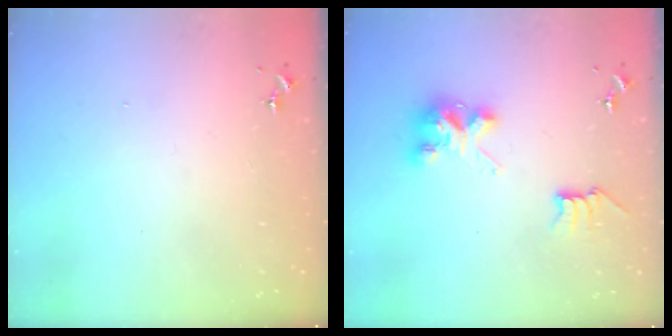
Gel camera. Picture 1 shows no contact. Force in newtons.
{"total": 8.3, "press": 8.3, "slide": 0.3}